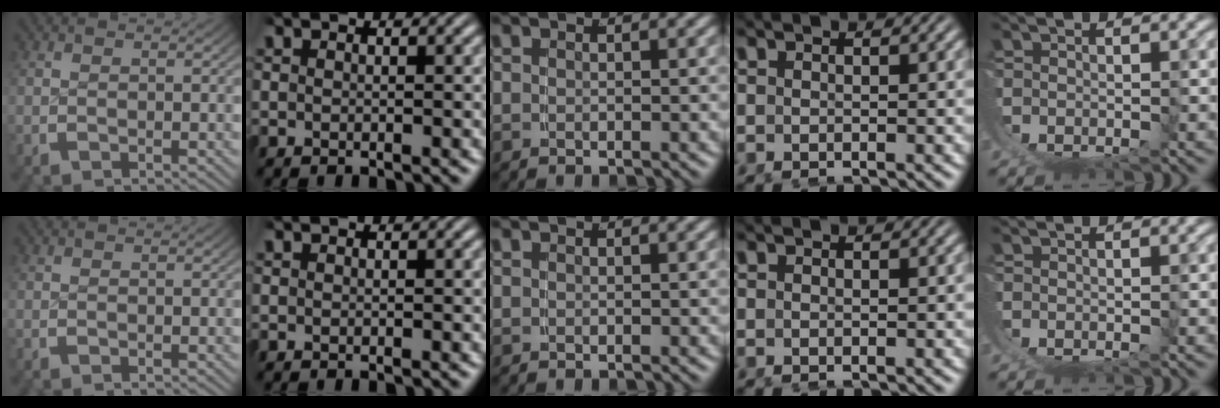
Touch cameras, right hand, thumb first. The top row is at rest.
{}